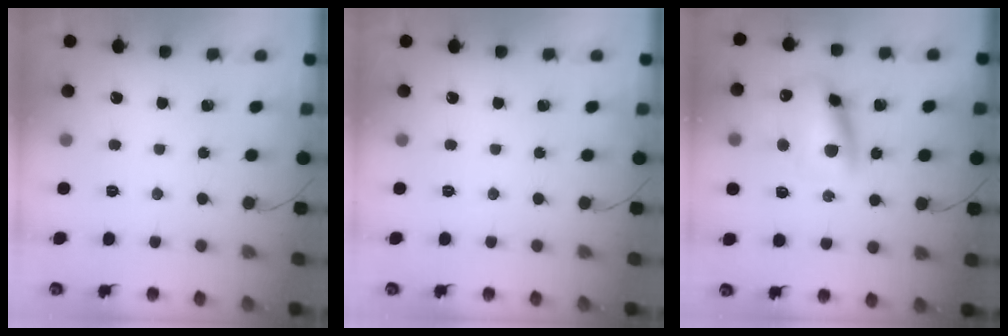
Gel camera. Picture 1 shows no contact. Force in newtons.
{"total": 0.0}
{"total": 12.1, "press": 11.9, "slide": 2.3}